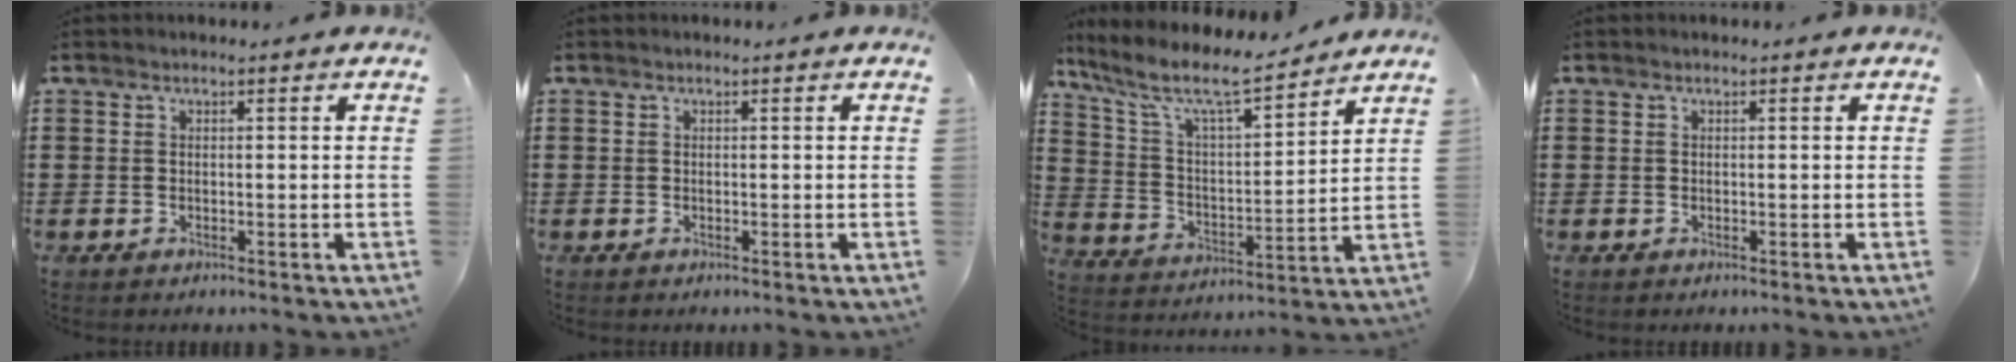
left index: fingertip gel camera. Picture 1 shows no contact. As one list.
[{"total": 0.0}, {"total": 8.8, "force": [7.0, 1.7, 5.1], "torque": [-0.128, -0.037, 0.116]}, {"total": 0.0}]